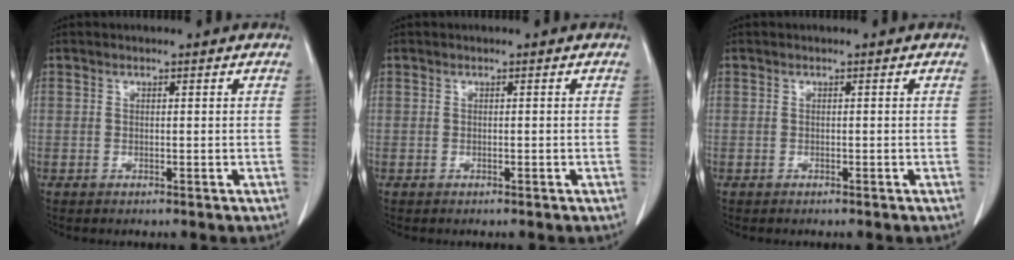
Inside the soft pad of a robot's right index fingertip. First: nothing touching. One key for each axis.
{"total": 0.0}
{"total": 0.0}